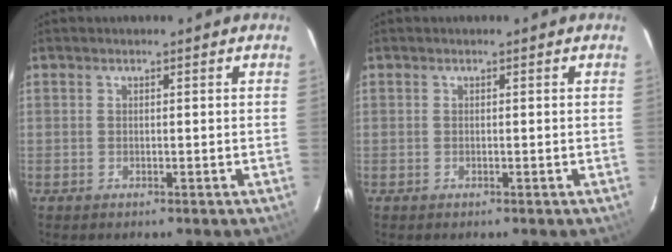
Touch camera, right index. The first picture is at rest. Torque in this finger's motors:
{"motor_torque": [0.00, 0.00, 0.01, 0.00]}